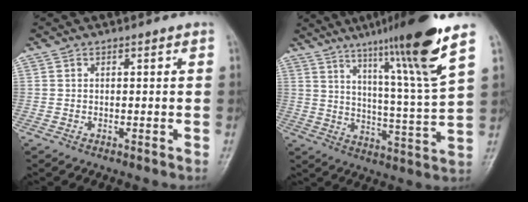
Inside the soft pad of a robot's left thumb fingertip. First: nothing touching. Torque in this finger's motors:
{"motor_torque": [0.94, 0.13, 1.42, -1.34, 0.34]}